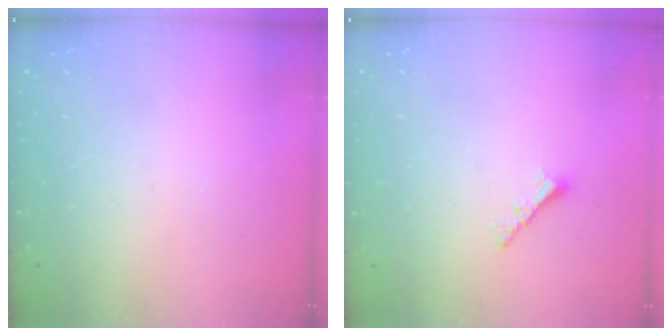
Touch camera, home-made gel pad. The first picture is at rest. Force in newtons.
{"total": 1.9, "press": 1.8, "slide": 0.5}